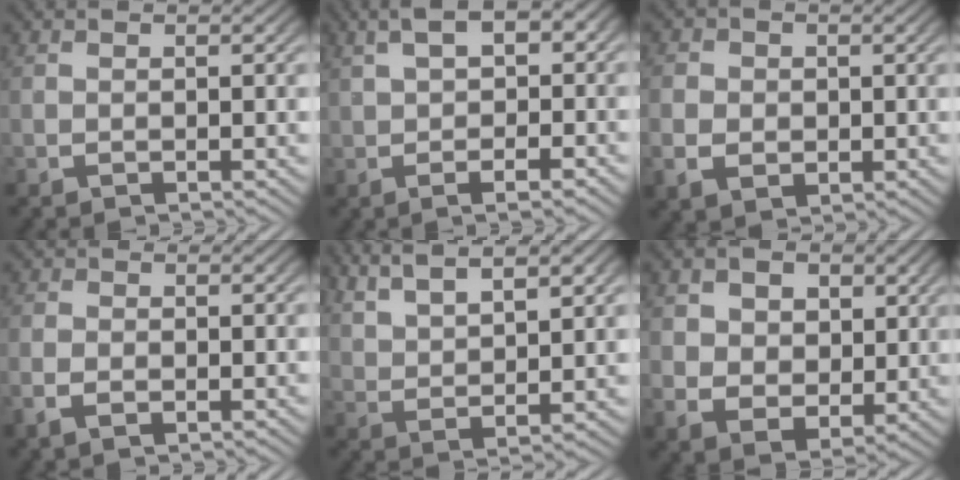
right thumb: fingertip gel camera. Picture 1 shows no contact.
{"total": 5.0, "force": [1.2, 2.1, 4.4], "torque": [-0.067, 0.021, 0.010]}
{"total": 3.9, "force": [-0.2, 3.4, 1.9], "torque": [-0.042, -0.014, 0.004]}
{"total": 1.8, "force": [-0.7, 1.3, 1.1], "torque": [-0.027, -0.005, -0.013]}
{"total": 6.9, "force": [5.1, 2.3, 3.9], "torque": [-0.064, 0.009, 0.097]}
{"total": 6.3, "force": [0.8, 5.0, 3.7], "torque": [-0.084, -0.036, 0.033]}